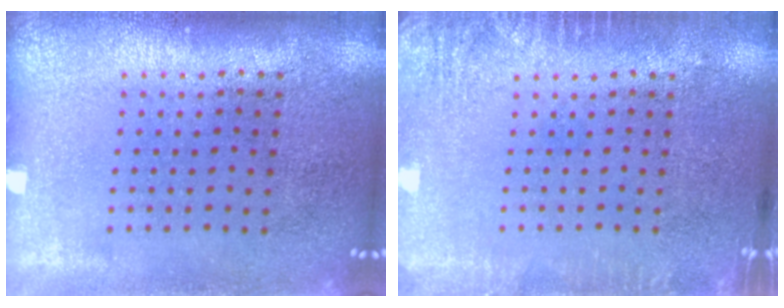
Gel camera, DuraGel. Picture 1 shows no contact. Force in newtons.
{"total": 2.1, "press": 2.1, "slide": 0.4}